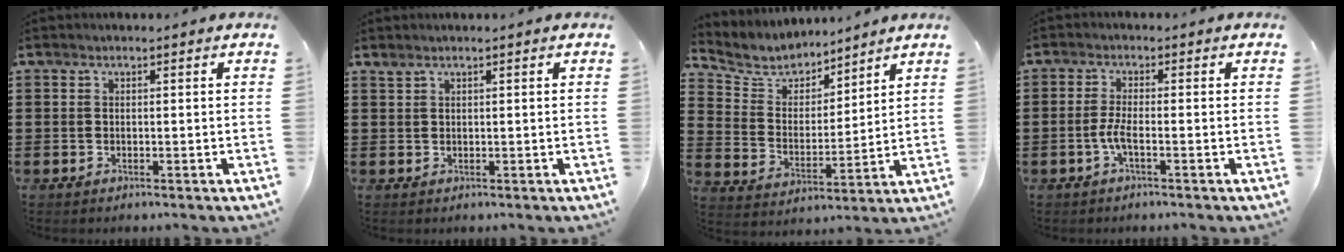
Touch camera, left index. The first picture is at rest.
{"total": 0.7, "force": [0.6, 0.1, 0.3], "torque": [-0.007, 0.000, 0.013]}
{"total": 5.6, "force": [5.1, 2.1, 0.3], "torque": [-0.043, -0.034, 0.088]}
{"total": 2.9, "force": [-1.3, 0.3, 2.6], "torque": [-0.069, -0.007, -0.031]}